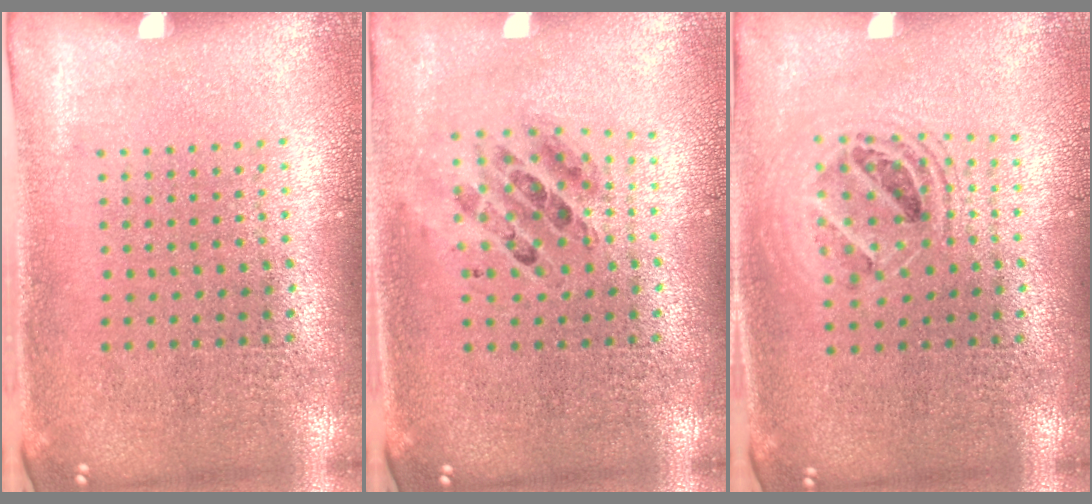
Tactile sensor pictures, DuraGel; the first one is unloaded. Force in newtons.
{"total": 0.7, "press": 0.7, "slide": 0.2}
{"total": 1.5, "press": 1.3, "slide": 0.7}